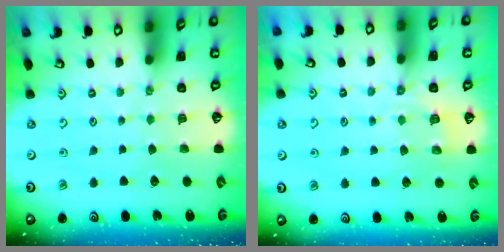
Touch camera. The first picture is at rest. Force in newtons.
{"total": 5.1, "press": 4.8, "slide": 1.5}